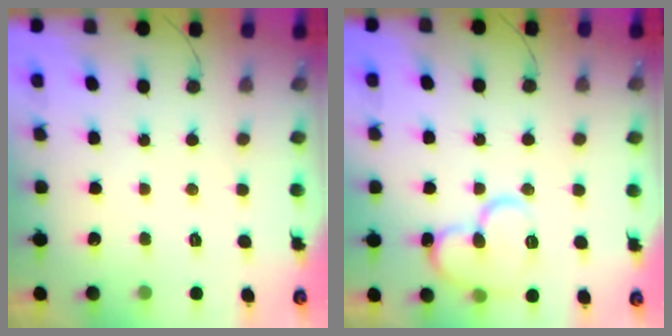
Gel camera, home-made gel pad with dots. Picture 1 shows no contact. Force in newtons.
{"total": 12.5, "press": 12.4, "slide": 1.2}